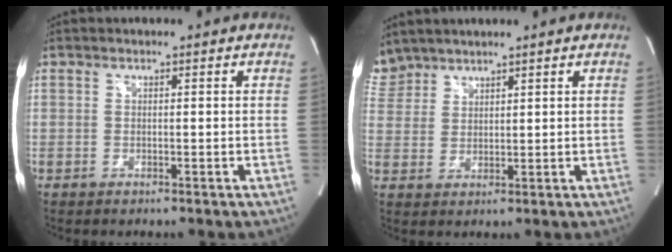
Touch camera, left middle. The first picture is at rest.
{"total": 5.1, "force": [4.8, 1.9, 0.0], "torque": [-0.007, 0.015, 0.105]}